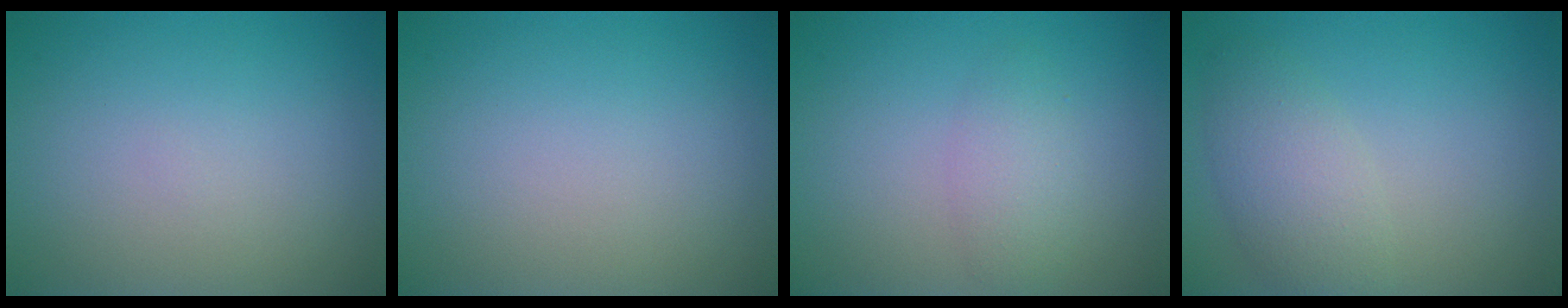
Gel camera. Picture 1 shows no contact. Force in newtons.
{"total": 0.0}
{"total": 2.1, "press": 2.1, "slide": 0.0}
{"total": 3.5, "press": 3.5, "slide": 0.2}